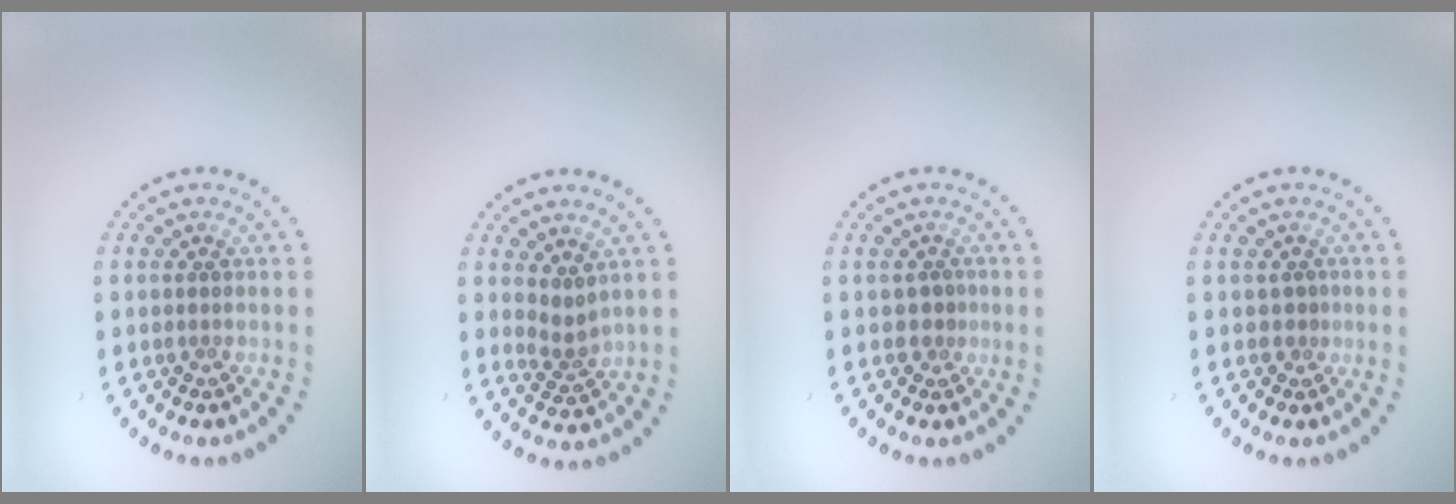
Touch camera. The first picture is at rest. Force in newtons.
{"total": 1.9, "press": 1.2, "slide": 1.4}
{"total": 1.3, "press": 0.9, "slide": 0.9}
{"total": 0.8, "press": 0.4, "slide": 0.7}